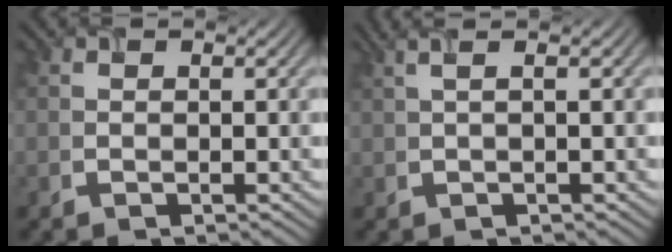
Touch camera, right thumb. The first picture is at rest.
{"total": 3.0, "force": [1.1, 0.8, 2.7], "torque": [-0.035, 0.011, 0.003]}